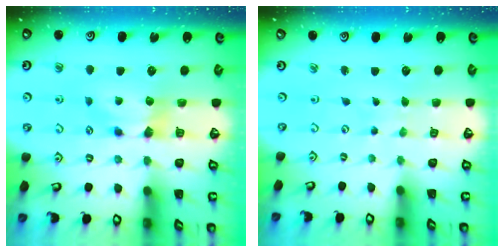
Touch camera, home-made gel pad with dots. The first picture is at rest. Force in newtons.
{"total": 5.7, "press": 5.7, "slide": 0.3}